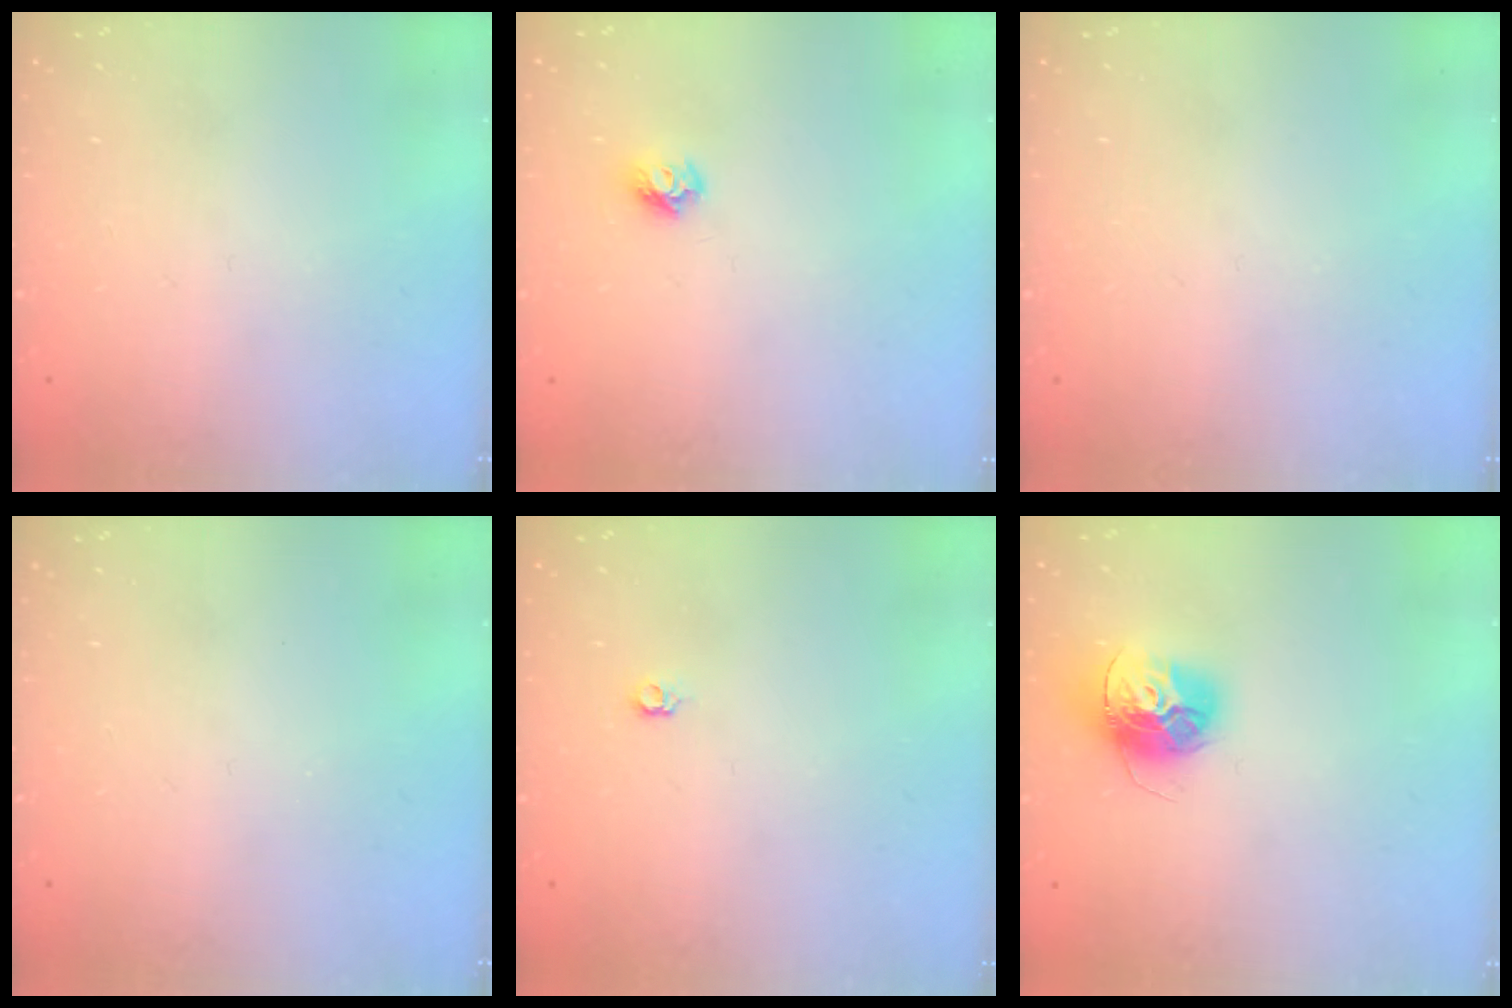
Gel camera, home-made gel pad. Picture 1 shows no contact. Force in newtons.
{"total": 5.5, "press": 5.5, "slide": 0.3}
{"total": 0.0}
{"total": 0.0}
{"total": 3.1, "press": 3.0, "slide": 0.6}
{"total": 15.2, "press": 15.2, "slide": 1.4}